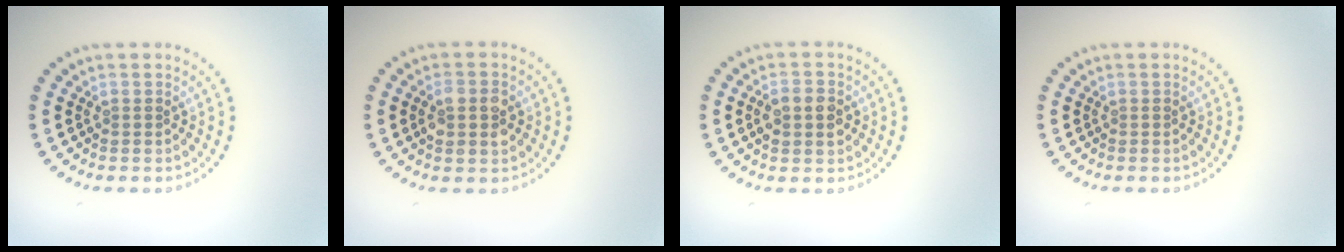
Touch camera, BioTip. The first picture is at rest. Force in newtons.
{"total": 2.8, "press": 2.8, "slide": 0.3}
{"total": 2.9, "press": 2.9, "slide": 0.1}
{"total": 0.0}